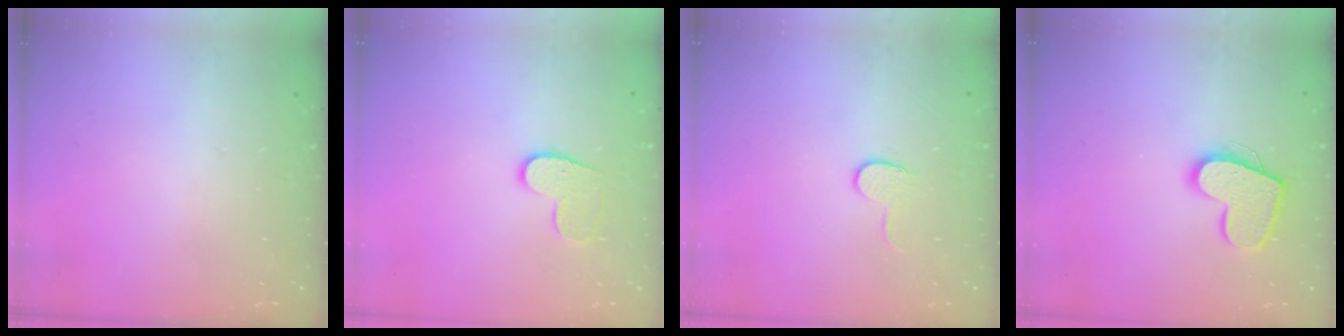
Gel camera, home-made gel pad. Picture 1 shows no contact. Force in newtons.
{"total": 9.2, "press": 9.2, "slide": 0.3}
{"total": 5.4, "press": 5.4, "slide": 0.5}
{"total": 13.5, "press": 13.5, "slide": 0.9}